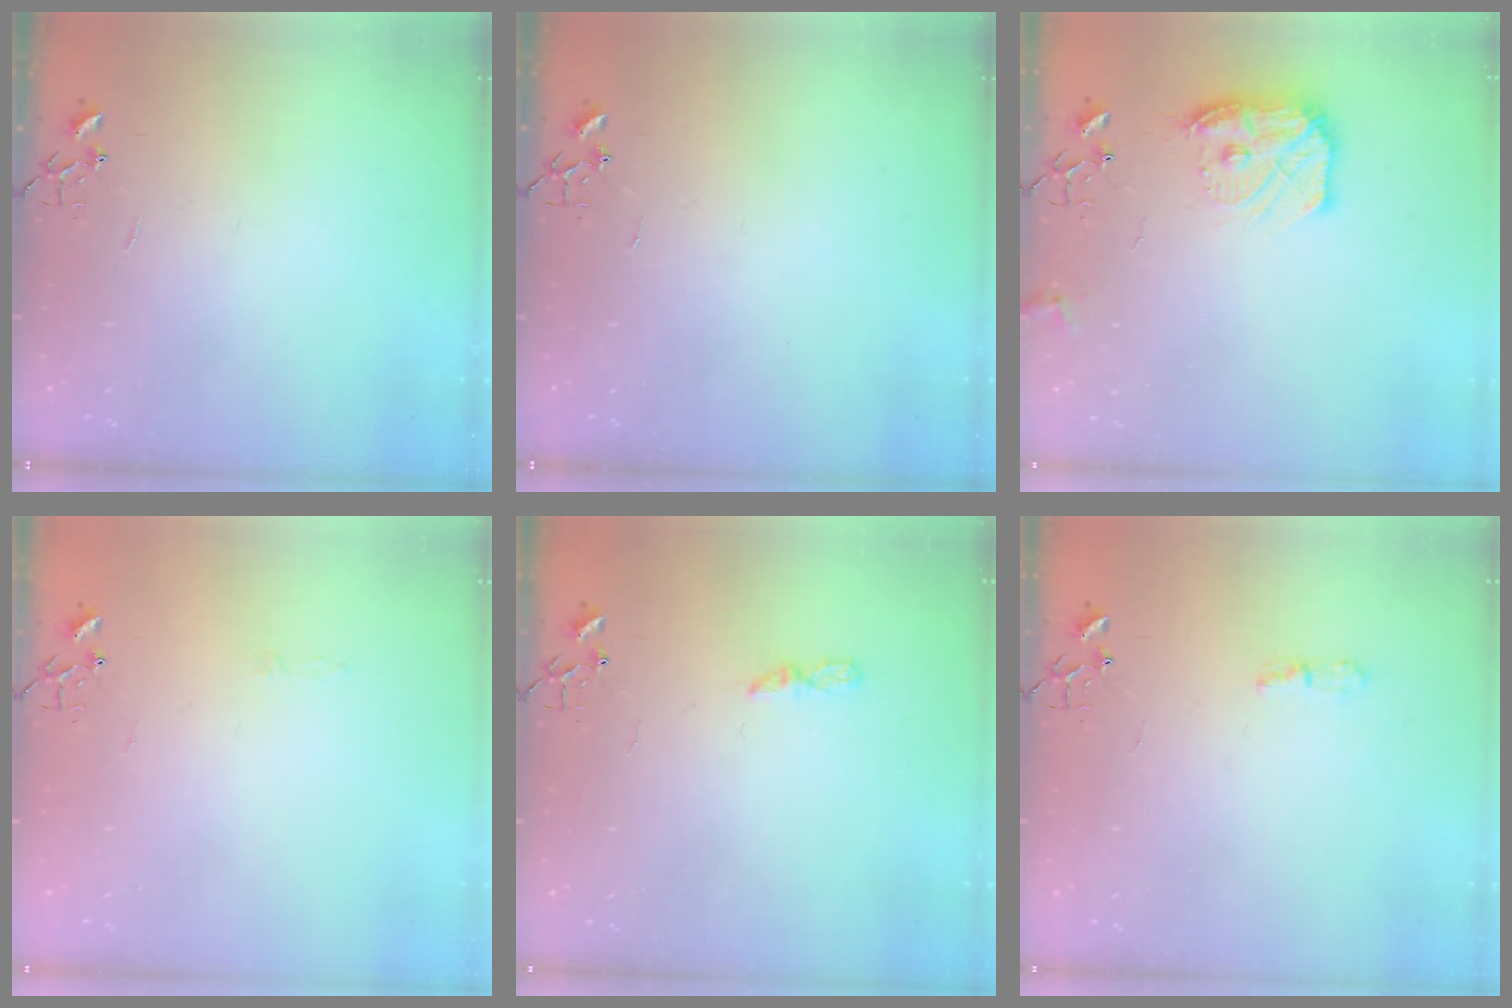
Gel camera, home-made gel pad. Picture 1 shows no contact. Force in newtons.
{"total": 0.0}
{"total": 12.6, "press": 12.6, "slide": 0.6}
{"total": 2.8, "press": 2.8, "slide": 0.4}
{"total": 5.5, "press": 5.4, "slide": 0.4}
{"total": 4.7, "press": 4.7, "slide": 0.7}